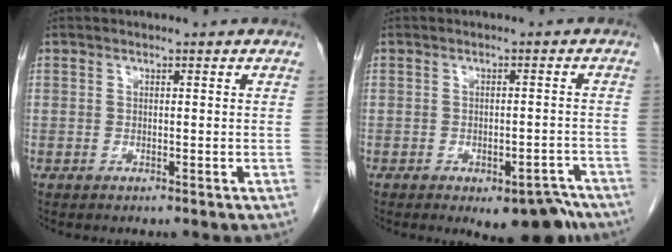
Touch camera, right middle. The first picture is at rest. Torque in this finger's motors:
{"motor_torque": [0.67, -0.66, 0.10, 0.03]}